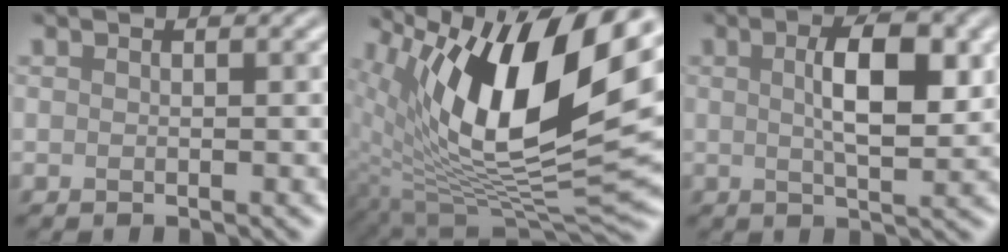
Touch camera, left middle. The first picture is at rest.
{"total": 15.1, "force": [5.6, 5.5, 12.9], "torque": [-0.212, -0.005, 0.096]}
{"total": 5.6, "force": [1.1, 1.8, 5.2], "torque": [-0.087, 0.005, 0.019]}